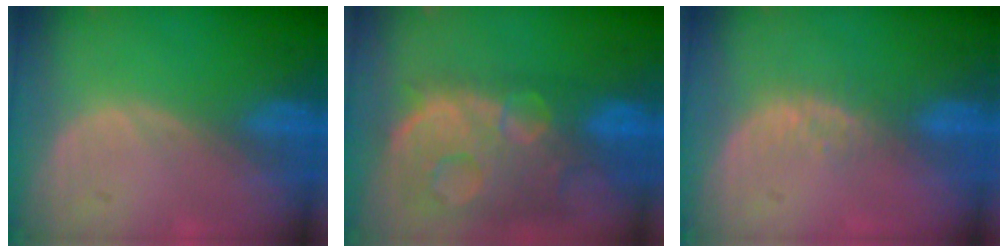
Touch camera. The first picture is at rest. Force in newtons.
{"total": 13.9, "press": 11.3, "slide": 8.1}
{"total": 2.9, "press": 2.3, "slide": 1.8}